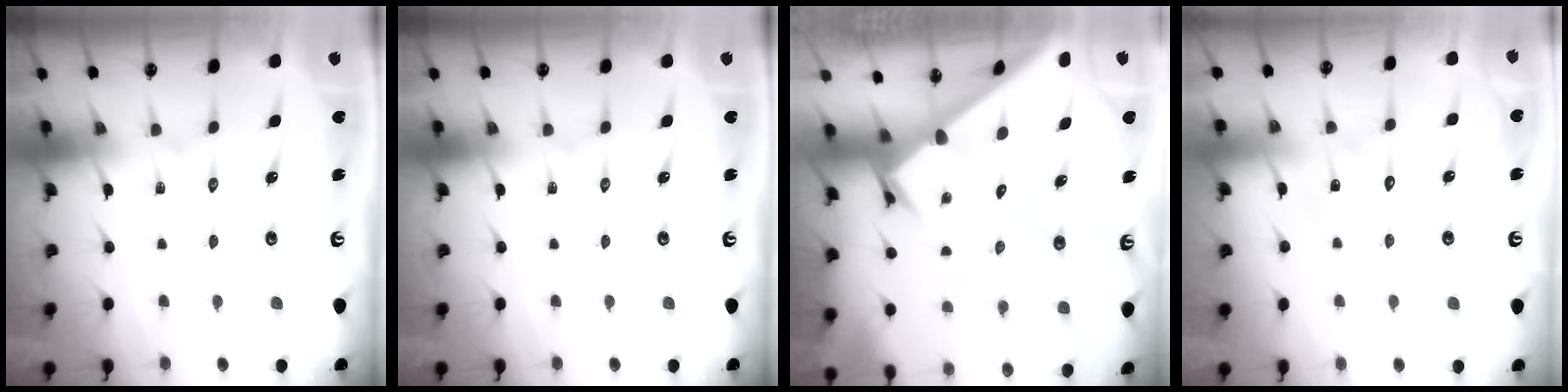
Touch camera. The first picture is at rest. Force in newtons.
{"total": 0.0}
{"total": 2.7, "press": 2.7, "slide": 0.3}
{"total": 4.9, "press": 4.9, "slide": 0.4}